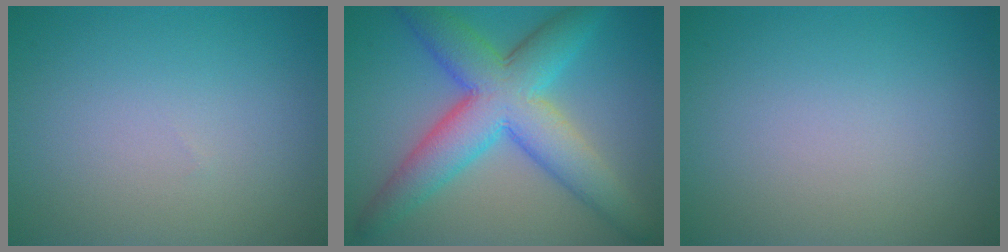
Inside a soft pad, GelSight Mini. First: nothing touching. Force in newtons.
{"total": 9.1, "press": 9.1, "slide": 0.1}
{"total": 0.0}